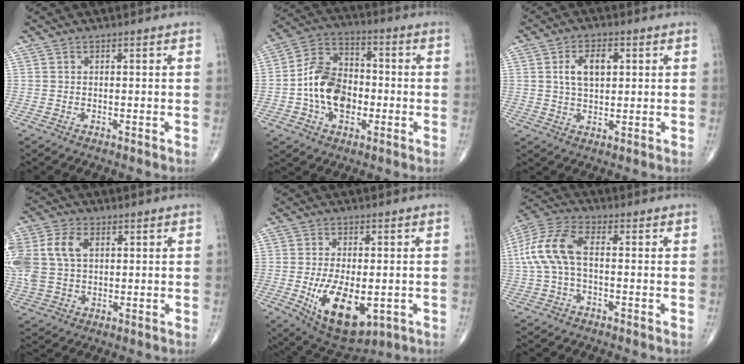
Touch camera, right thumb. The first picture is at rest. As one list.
[{"total": 13.5, "force": [-2.3, 9.5, 9.3], "torque": [-0.141, 0.032, -0.049]}, {"total": 6.6, "force": [1.6, 3.8, 5.2], "torque": [-0.085, 0.003, 0.028]}, {"total": 15.2, "force": [3.3, 10.7, 10.3], "torque": [-0.260, 0.013, 0.066]}, {"total": 13.6, "force": [-3.4, 6.9, 11.3], "torque": [-0.181, -0.012, -0.035]}, {"total": 11.0, "force": [0.0, 5.6, 9.4], "torque": [-0.218, 0.031, -0.006]}]